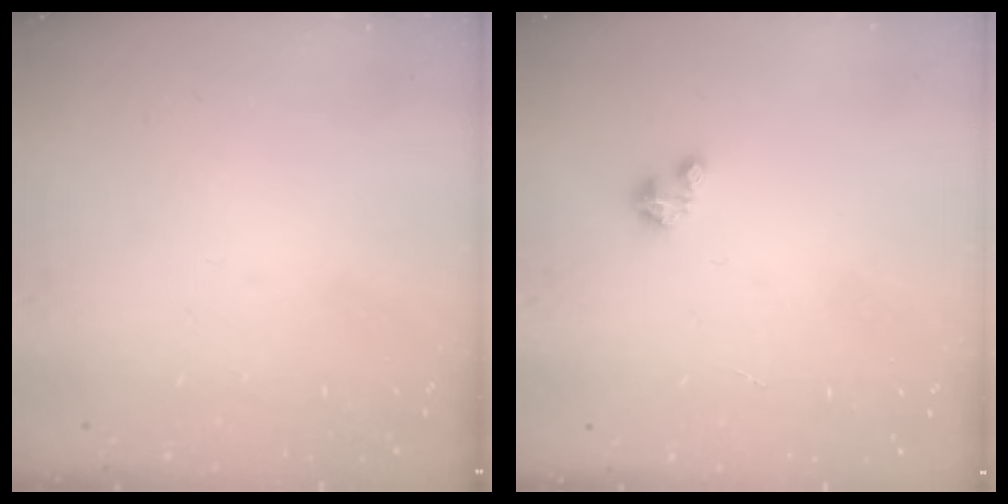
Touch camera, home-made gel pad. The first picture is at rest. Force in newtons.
{"total": 0.9, "press": 0.9, "slide": 0.2}